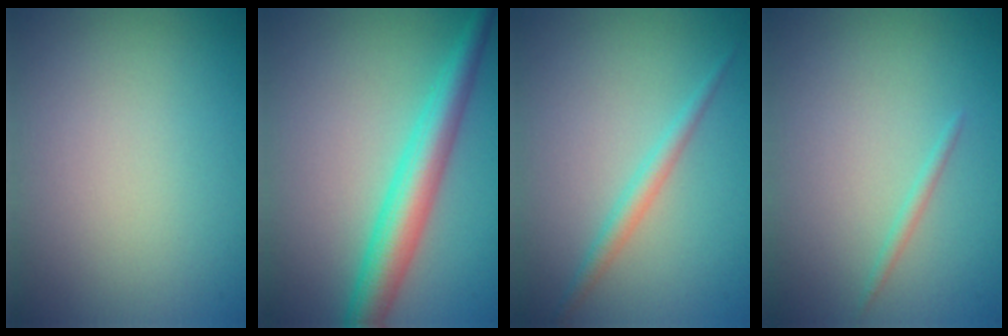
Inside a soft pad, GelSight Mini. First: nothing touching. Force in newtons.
{"total": 5.0, "press": 5.0, "slide": 0.2}
{"total": 1.7, "press": 1.7, "slide": 0.1}
{"total": 0.8, "press": 0.8, "slide": 0.0}